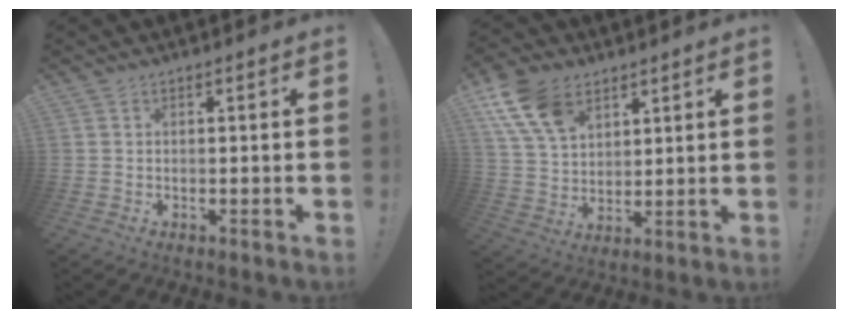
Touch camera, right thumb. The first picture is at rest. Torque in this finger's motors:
{"motor_torque": [0.92, 2.92, 0.50, -0.03, 0.10]}